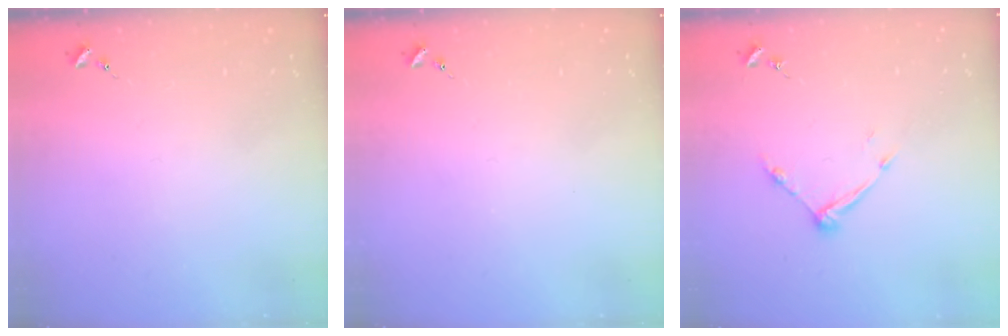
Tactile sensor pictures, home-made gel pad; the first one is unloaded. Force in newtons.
{"total": 0.0}
{"total": 8.4, "press": 8.4, "slide": 0.5}